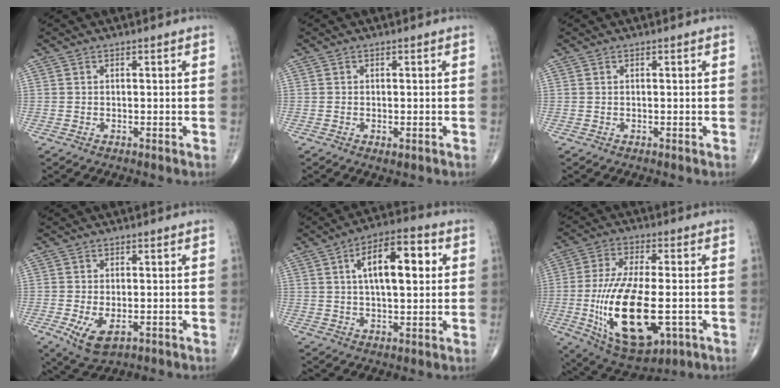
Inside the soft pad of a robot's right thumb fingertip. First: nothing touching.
{"total": 0.9, "force": [-0.3, 0.4, 0.7], "torque": [-0.012, -0.004, -0.004]}
{"total": 0.0}
{"total": 6.0, "force": [-1.8, 3.1, 4.8], "torque": [-0.090, -0.012, -0.023]}
{"total": 13.1, "force": [3.2, 5.6, 11.4], "torque": [-0.163, 0.014, 0.045]}
{"total": 20.9, "force": [-4.2, 9.2, 18.3], "torque": [-0.352, -0.007, -0.052]}